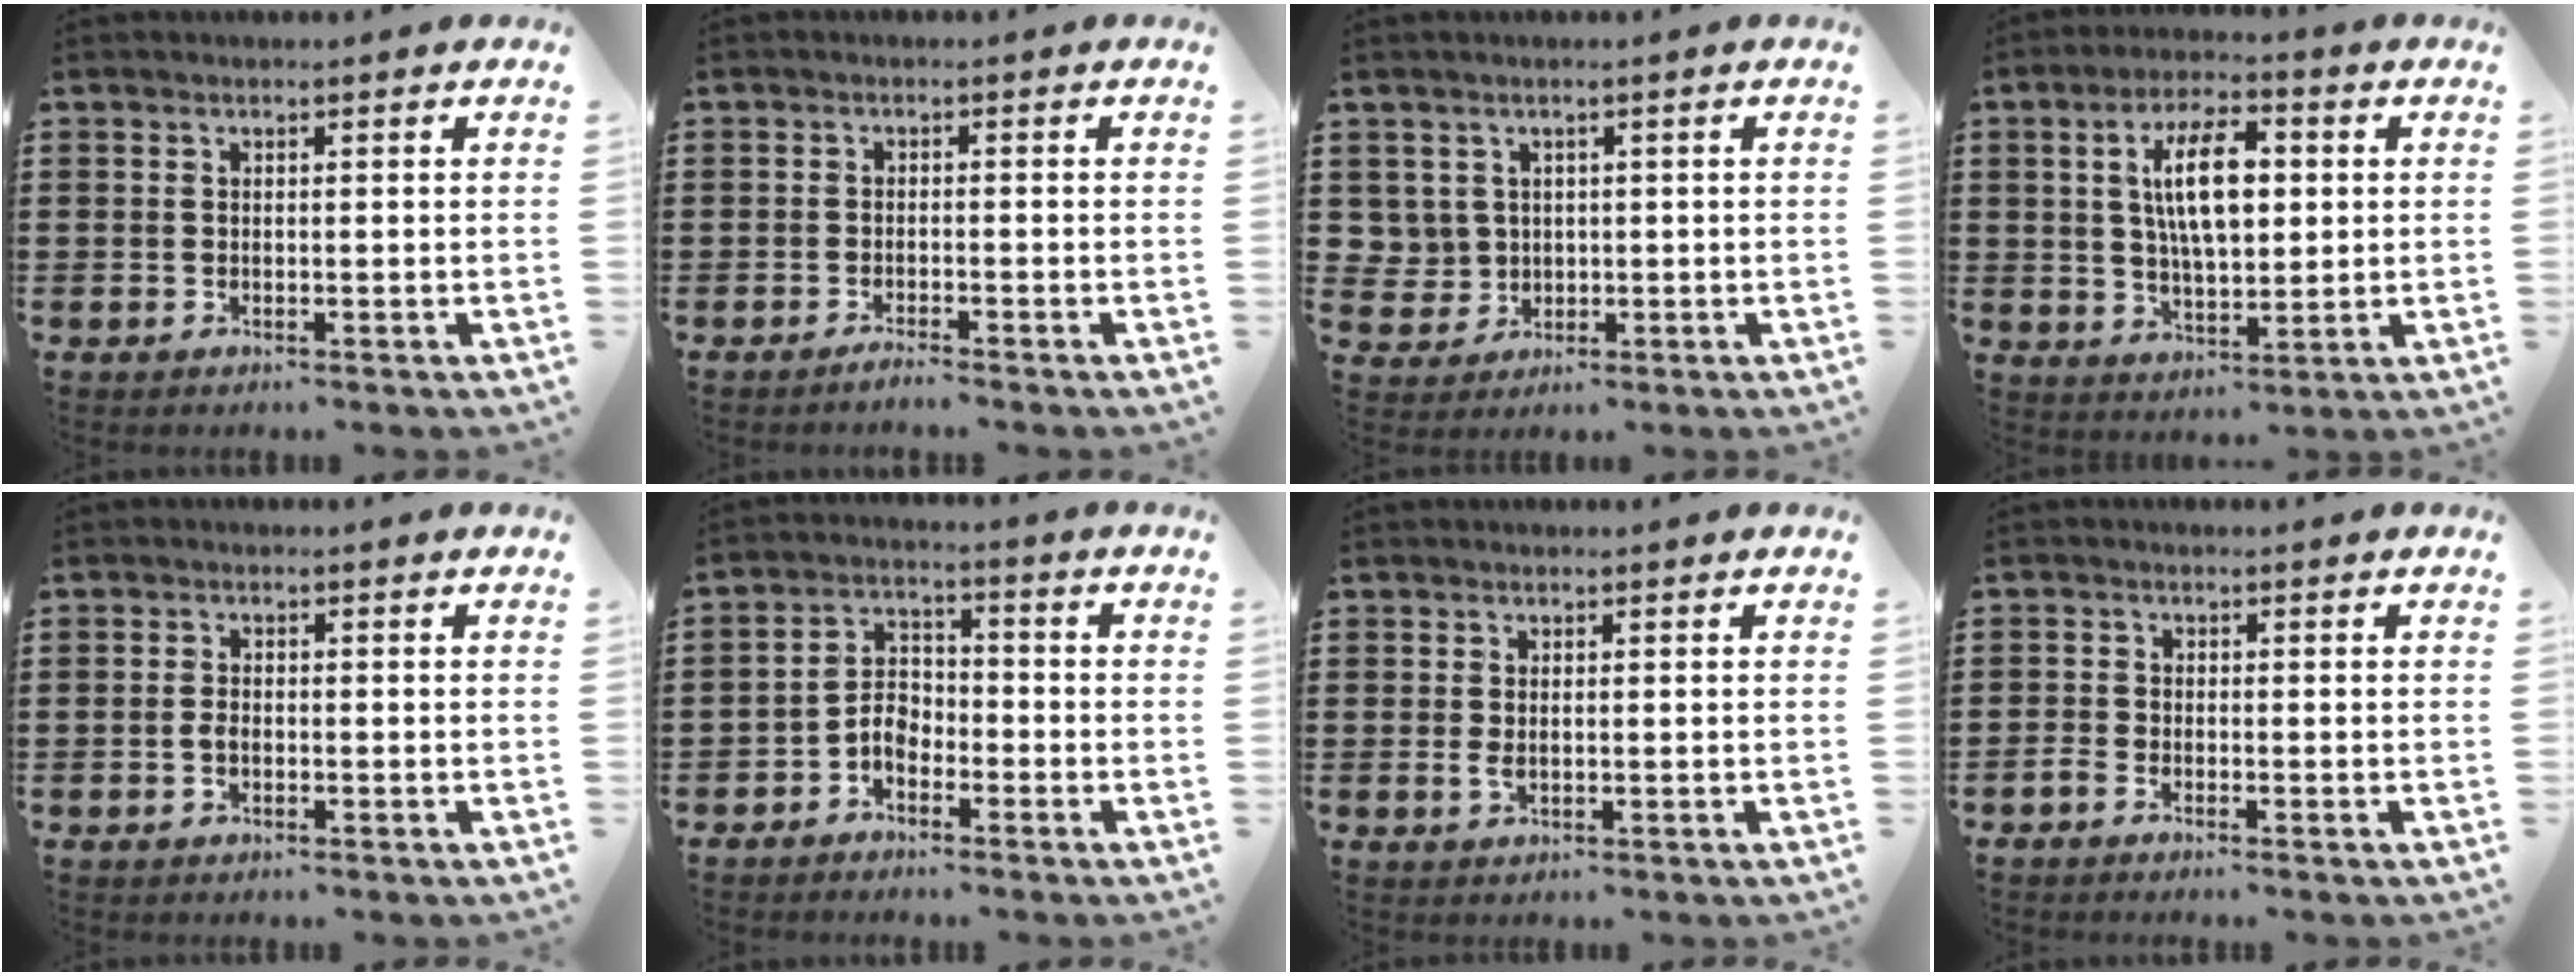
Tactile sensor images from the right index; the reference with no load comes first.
{"total": 1.5, "force": [-1.4, -0.1, 0.5], "torque": [-0.009, -0.002, -0.025]}
{"total": 3.1, "force": [0.8, 3.0, 0.3], "torque": [-0.021, 0.011, 0.014]}
{"total": 10.0, "force": [1.8, 4.1, 8.9], "torque": [-0.158, 0.010, 0.028]}
{"total": 1.7, "force": [-0.7, 0.8, 1.3], "torque": [-0.034, -0.004, -0.014]}
{"total": 4.1, "force": [-2.5, 2.5, 2.2], "torque": [-0.056, 0.005, -0.052]}
{"total": 1.5, "force": [-0.1, 0.6, 1.4], "torque": [-0.035, -0.003, -0.004]}
{"total": 0.6, "force": [-0.6, 0.1, 0.0], "torque": [0.000, 0.000, -0.012]}